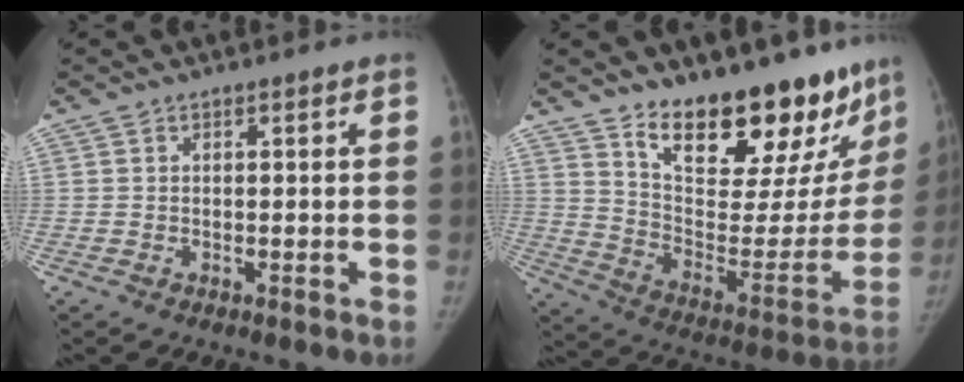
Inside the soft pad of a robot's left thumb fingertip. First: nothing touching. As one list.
[{"total": 27.3, "force": [20.0, 11.2, 14.8], "torque": [-0.173, -0.112, 0.298]}]